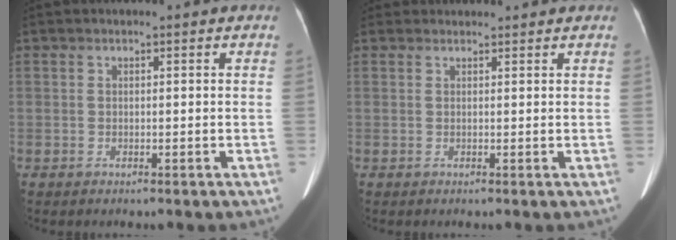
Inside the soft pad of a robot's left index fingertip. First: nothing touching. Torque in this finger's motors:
{"motor_torque": [1.02, -1.12, 0.28, 0.21]}